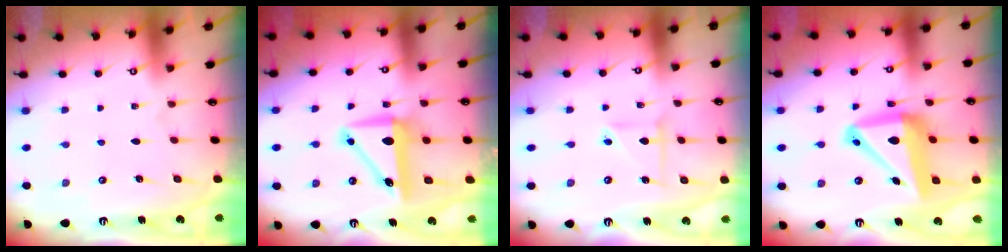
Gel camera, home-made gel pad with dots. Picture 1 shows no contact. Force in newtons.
{"total": 9.2, "press": 9.0, "slide": 1.8}
{"total": 4.5, "press": 4.4, "slide": 0.7}
{"total": 15.2, "press": 15.1, "slide": 1.4}